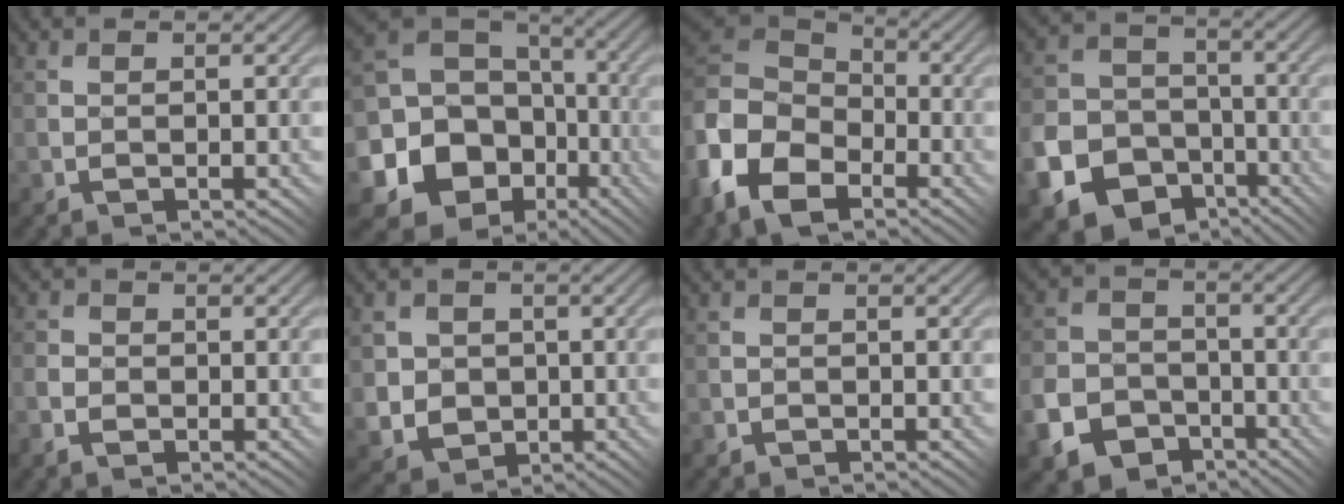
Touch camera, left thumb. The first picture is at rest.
{"total": 18.2, "force": [-5.0, 15.4, 8.3], "torque": [-0.206, -0.025, -0.089]}
{"total": 14.1, "force": [-5.2, 9.8, 8.7], "torque": [-0.243, -0.023, -0.104]}
{"total": 14.3, "force": [-7.1, 10.9, 5.8], "torque": [-0.167, -0.045, -0.124]}
{"total": 2.8, "force": [-1.2, 2.1, 1.4], "torque": [-0.022, -0.002, -0.023]}
{"total": 6.2, "force": [0.7, 6.0, 1.6], "torque": [-0.065, -0.005, -0.009]}
{"total": 1.0, "force": [-0.8, 0.7, 0.1], "torque": [-0.001, 0.005, -0.015]}
{"total": 8.4, "force": [-4.5, 6.1, 3.6], "torque": [-0.101, -0.024, -0.087]}